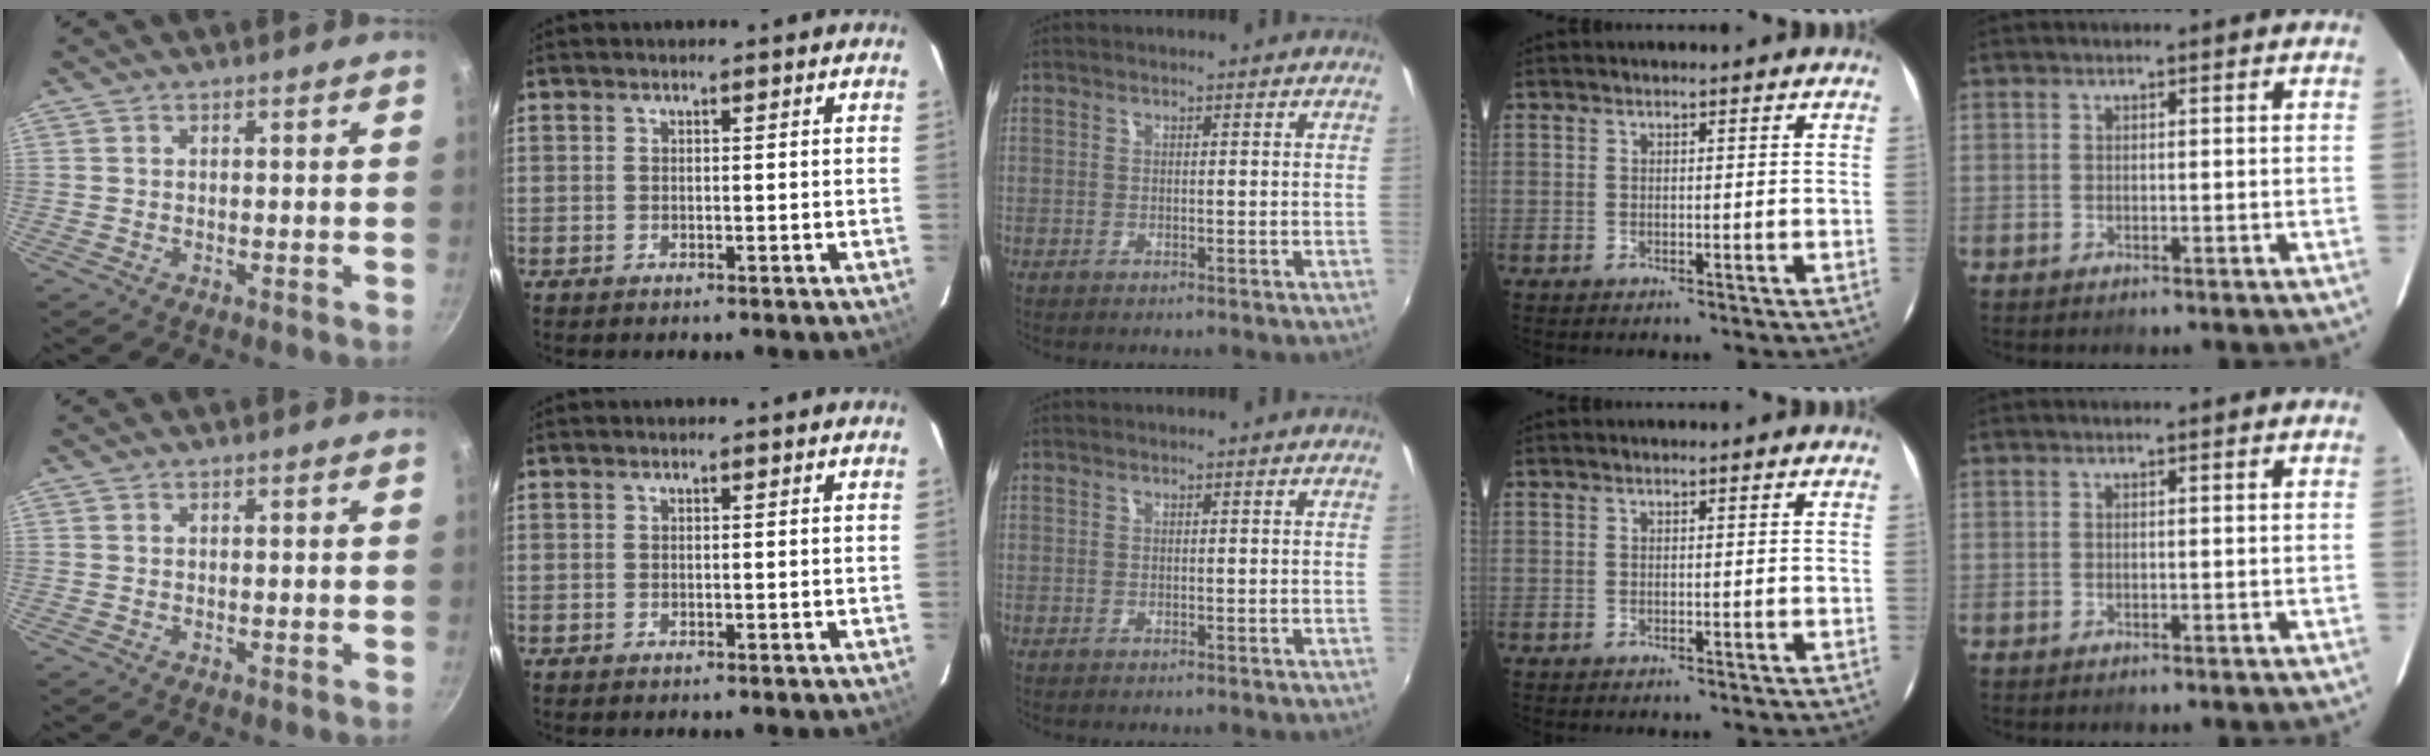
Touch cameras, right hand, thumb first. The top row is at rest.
{}